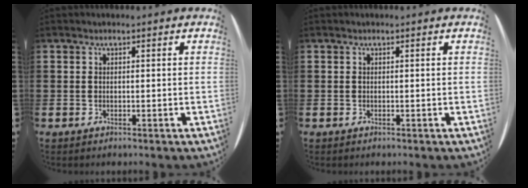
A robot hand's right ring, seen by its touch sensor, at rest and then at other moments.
{"total": 0.0}